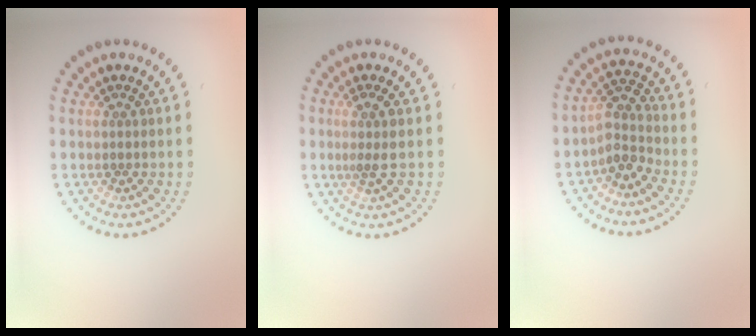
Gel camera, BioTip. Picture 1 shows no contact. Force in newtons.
{"total": 1.9, "press": 1.5, "slide": 1.2}
{"total": 2.5, "press": 1.9, "slide": 1.6}